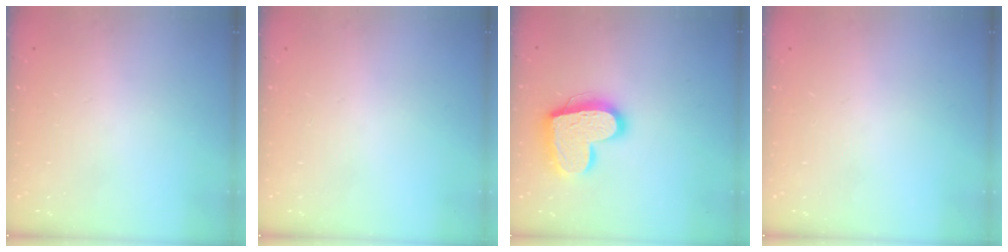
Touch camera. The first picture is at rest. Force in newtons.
{"total": 0.0}
{"total": 17.5, "press": 17.4, "slide": 1.6}
{"total": 0.0}